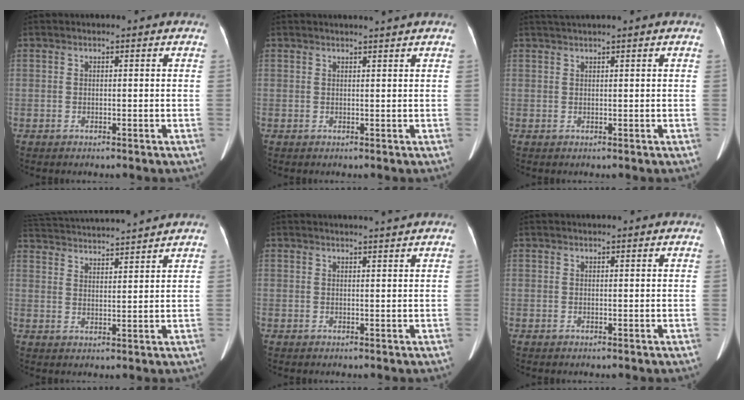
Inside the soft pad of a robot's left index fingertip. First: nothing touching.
{"total": 2.1, "force": [1.8, -0.6, 0.7], "torque": [-0.010, 0.002, 0.028]}
{"total": 1.8, "force": [1.5, -0.6, 0.9], "torque": [-0.019, 0.015, 0.032]}
{"total": 14.3, "force": [13.4, 0.1, 4.9], "torque": [-0.111, 0.022, 0.211]}
{"total": 2.7, "force": [2.4, -0.8, 0.8], "torque": [-0.012, 0.000, 0.034]}
{"total": 2.3, "force": [2.1, 0.2, 0.8], "torque": [-0.012, 0.018, 0.026]}